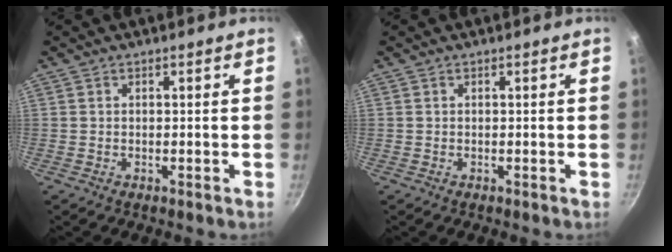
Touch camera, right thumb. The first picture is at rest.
{"total": 0.0}